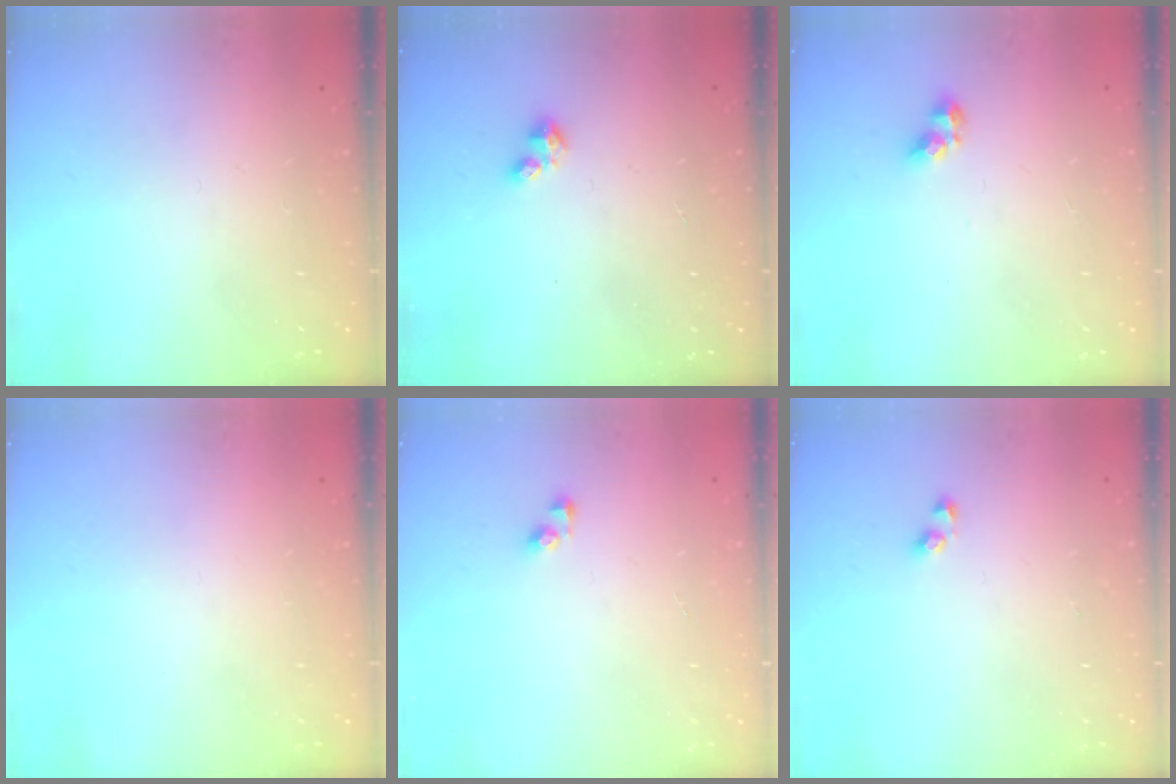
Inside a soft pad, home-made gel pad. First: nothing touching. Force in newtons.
{"total": 1.6, "press": 1.6, "slide": 0.4}
{"total": 5.4, "press": 5.3, "slide": 0.6}
{"total": 0.0}
{"total": 3.4, "press": 3.4, "slide": 0.0}
{"total": 2.9, "press": 2.7, "slide": 1.1}